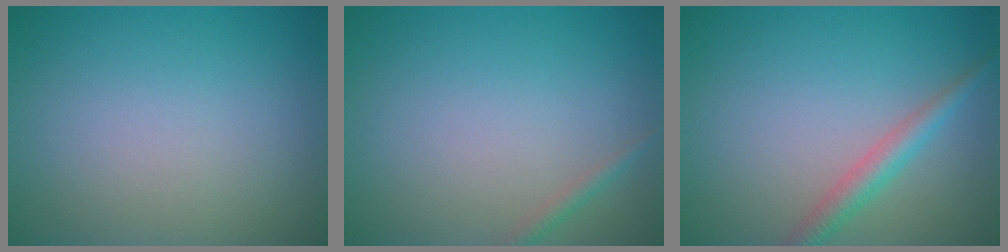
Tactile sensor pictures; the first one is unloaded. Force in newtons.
{"total": 0.9, "press": 0.9, "slide": 0.0}
{"total": 2.3, "press": 2.3, "slide": 0.1}